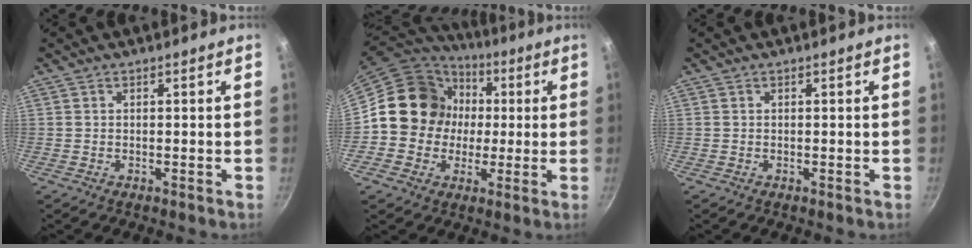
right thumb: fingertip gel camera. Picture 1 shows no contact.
{"total": 15.5, "force": [0.9, 14.2, 6.1], "torque": [-0.070, 0.023, 0.004]}
{"total": 0.0}